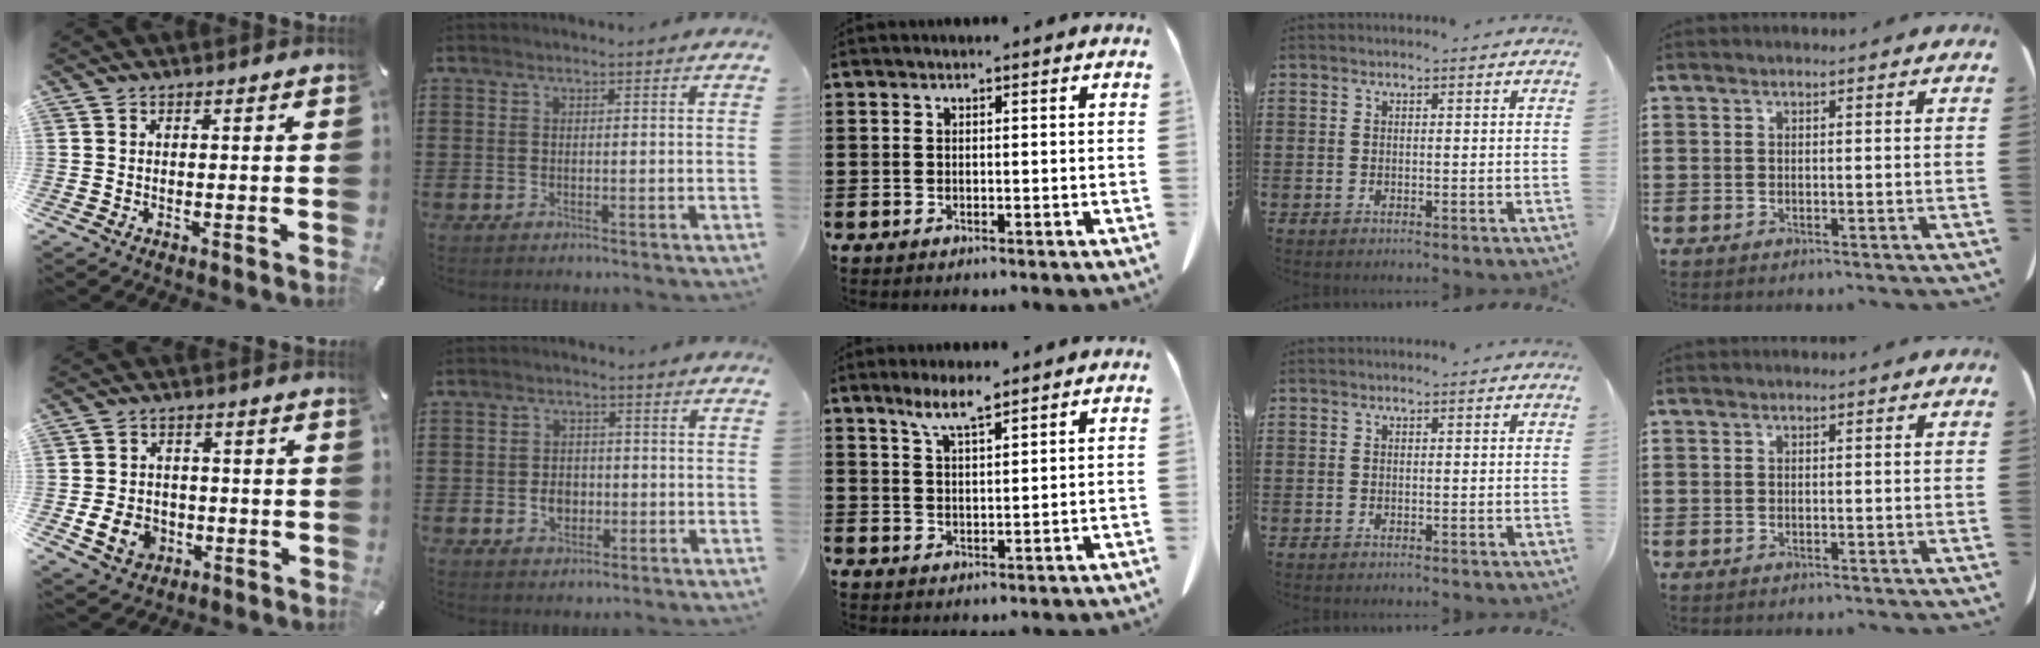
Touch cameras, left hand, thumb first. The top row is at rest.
{"thumb": {"total": 8.1, "force": [-2.3, 6.6, 4.1], "torque": [-0.086, 0.012, -0.040]}, "index": {"total": 3.1, "force": [-0.7, 2.4, 1.9], "torque": [-0.032, -0.002, -0.016]}, "middle": {"total": 4.8, "force": [3.6, 0.6, 3.2], "torque": [-0.072, -0.003, 0.063]}}